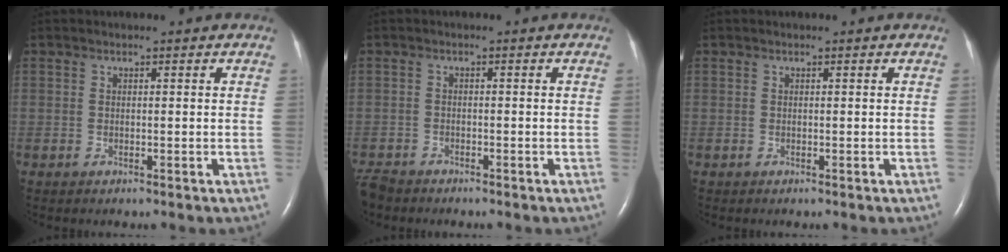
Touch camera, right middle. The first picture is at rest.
{"total": 3.6, "force": [-3.3, 1.2, 0.6], "torque": [-0.015, -0.010, -0.063]}
{"total": 0.0}